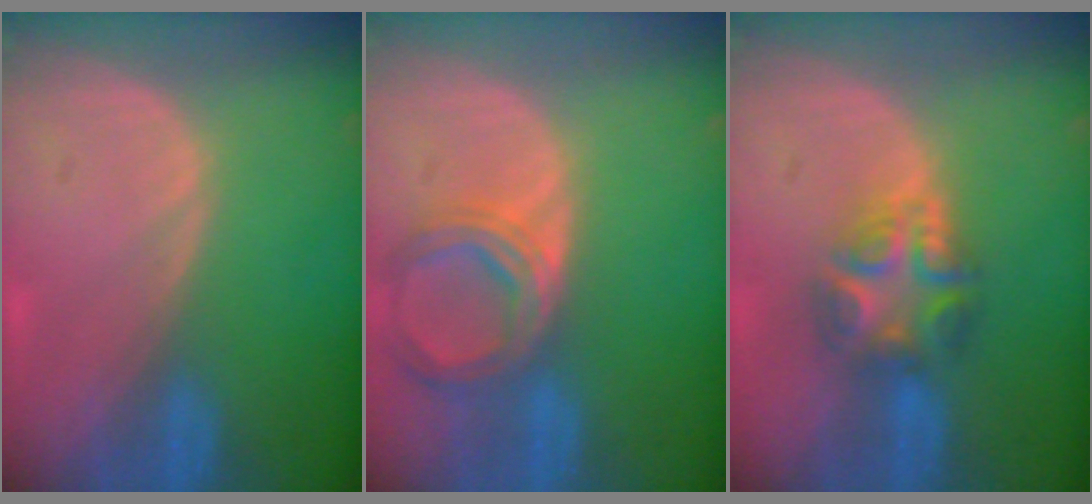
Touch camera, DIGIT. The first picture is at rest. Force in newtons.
{"total": 6.9, "press": 6.3, "slide": 2.6}
{"total": 6.8, "press": 6.2, "slide": 2.9}